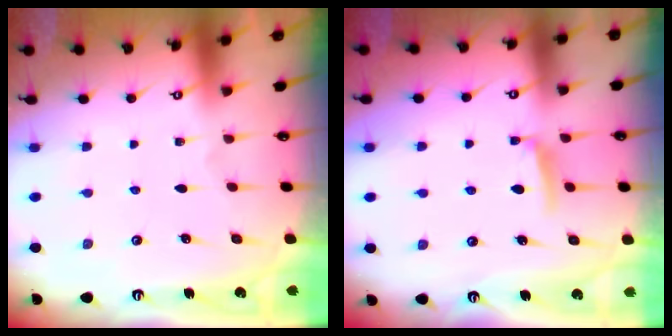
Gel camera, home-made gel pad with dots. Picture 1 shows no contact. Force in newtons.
{"total": 6.0, "press": 5.9, "slide": 0.8}